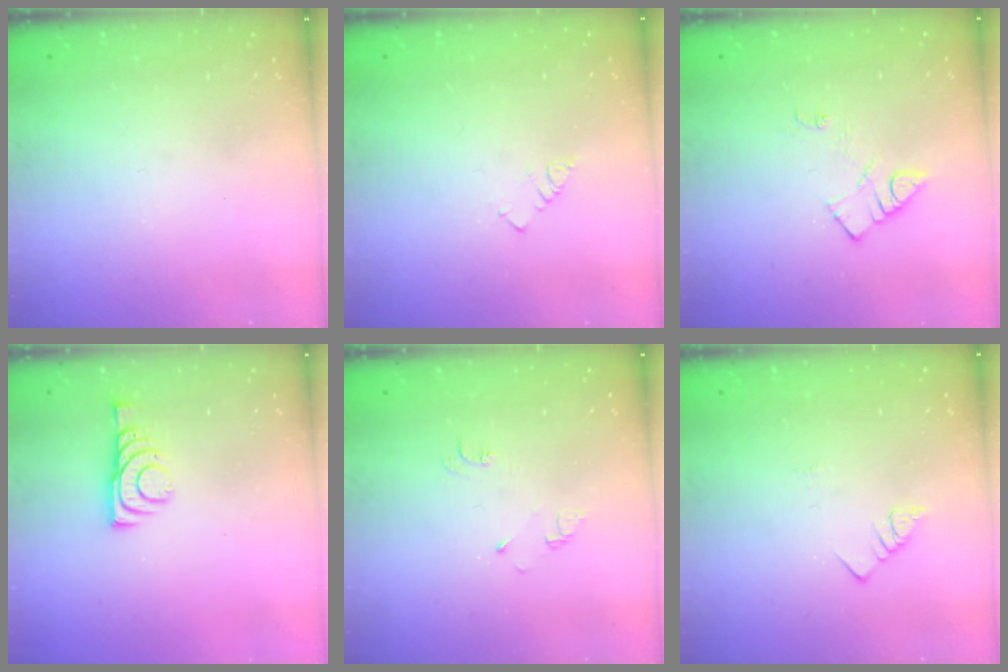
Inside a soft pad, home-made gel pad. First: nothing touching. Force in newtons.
{"total": 2.9, "press": 2.9, "slide": 0.4}
{"total": 6.1, "press": 6.1, "slide": 0.7}
{"total": 6.7, "press": 6.7, "slide": 0.8}
{"total": 4.4, "press": 4.4, "slide": 0.6}
{"total": 1.8, "press": 1.8, "slide": 0.3}